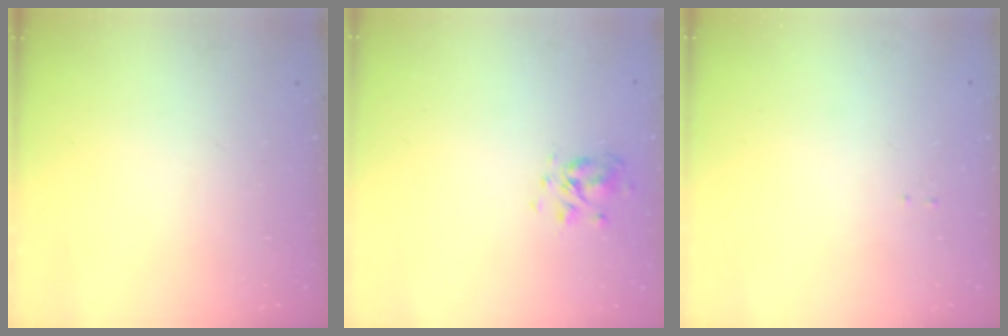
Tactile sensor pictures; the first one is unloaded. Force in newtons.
{"total": 4.2, "press": 4.0, "slide": 1.5}
{"total": 0.0}